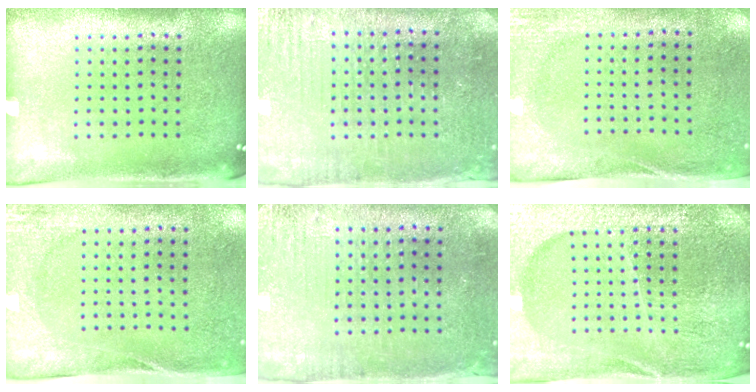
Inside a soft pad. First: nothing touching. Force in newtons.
{"total": 3.1, "press": 3.0, "slide": 0.6}
{"total": 2.7, "press": 2.1, "slide": 1.7}
{"total": 2.7, "press": 2.1, "slide": 1.7}
{"total": 3.1, "press": 2.6, "slide": 1.7}
{"total": 5.0, "press": 4.6, "slide": 2.1}